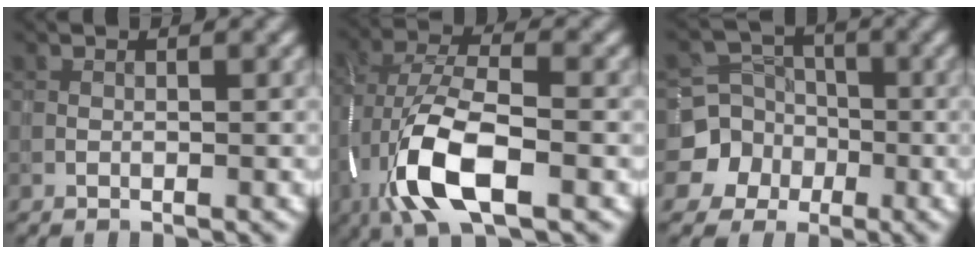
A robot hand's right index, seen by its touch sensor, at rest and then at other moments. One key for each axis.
{"total": 10.4, "fx": -4.4, "fy": 4.1, "fz": 8.5, "tx": -0.176, "ty": 0.004, "tz": -0.088}
{"total": 6.9, "fx": -2.3, "fy": 6.4, "fz": 0.9, "tx": -0.007, "ty": 0.003, "tz": -0.065}